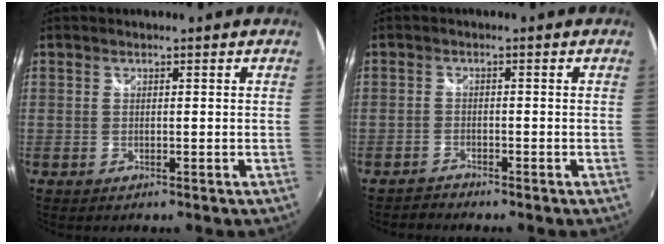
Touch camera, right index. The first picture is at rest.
{"total": 1.8, "force": [-1.8, 0.4, -0.2], "torque": [-0.004, 0.001, -0.036]}